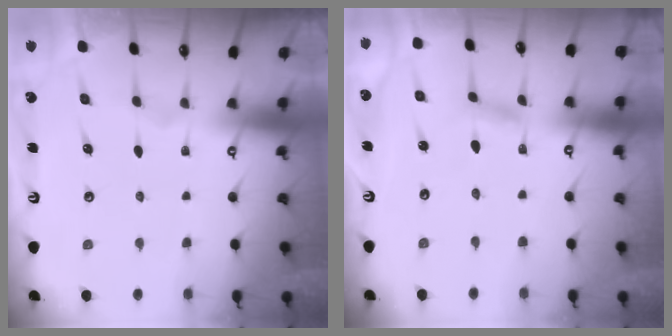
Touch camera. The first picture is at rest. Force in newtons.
{"total": 2.9, "press": 2.9, "slide": 0.1}